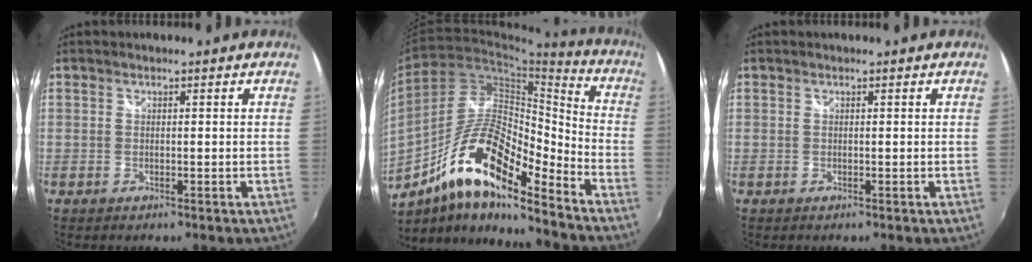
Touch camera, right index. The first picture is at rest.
{"total": 18.3, "force": [-11.4, 5.0, 13.4], "torque": [-0.244, 0.001, -0.220]}
{"total": 0.0}